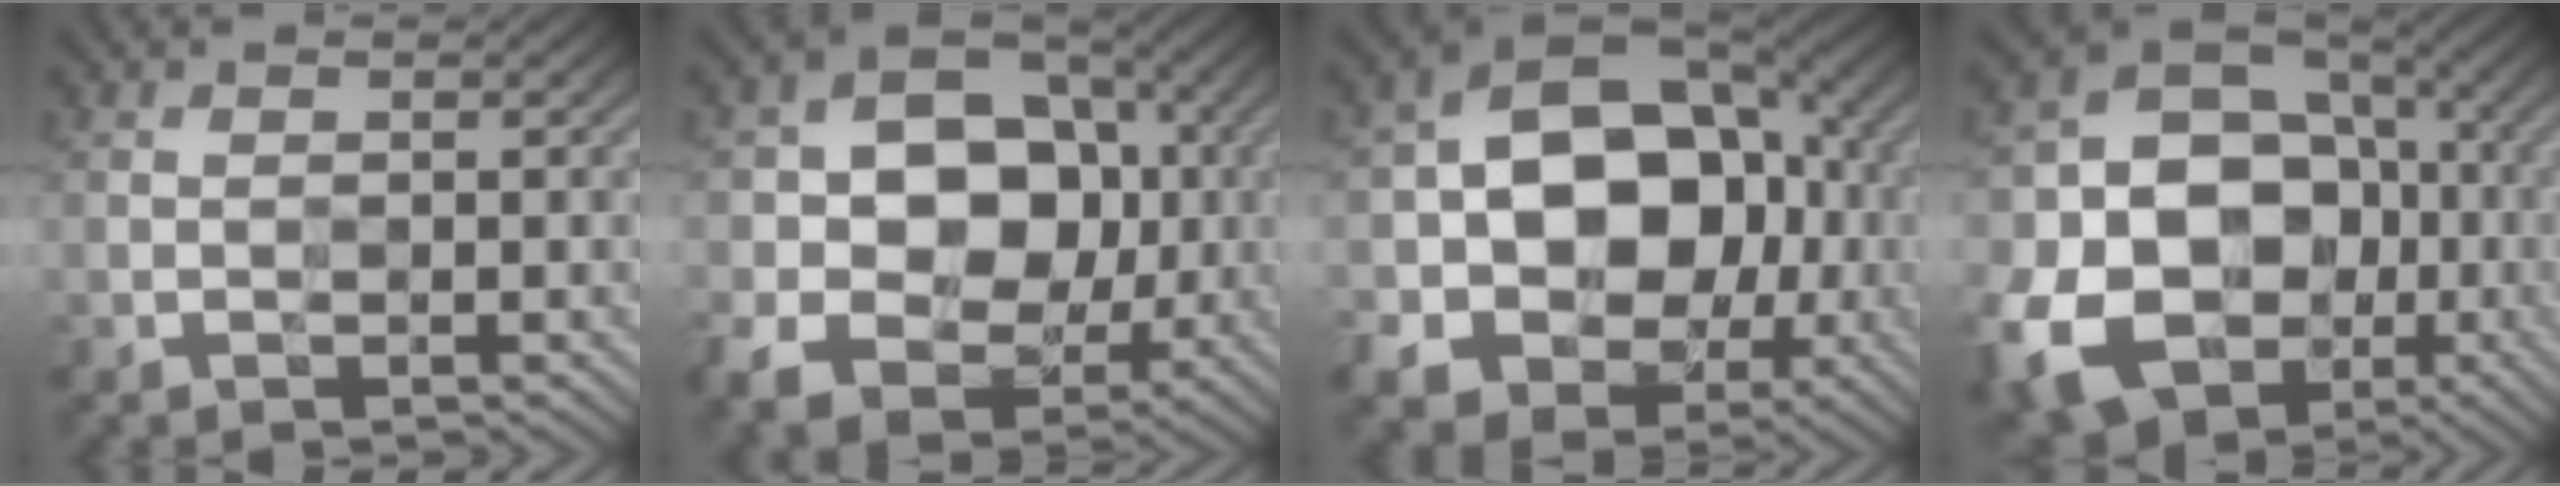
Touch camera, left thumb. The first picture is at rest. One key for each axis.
{"total": 13.2, "fx": -1.0, "fy": 10.4, "fz": 8.2, "tx": -0.145, "ty": -0.012, "tz": -0.028}
{"total": 16.3, "fx": -1.5, "fy": 12.6, "fz": 10.3, "tx": -0.188, "ty": -0.021, "tz": -0.022}
{"total": 20.3, "fx": -6.0, "fy": 16.2, "fz": 10.6, "tx": -0.230, "ty": -0.047, "tz": -0.113}